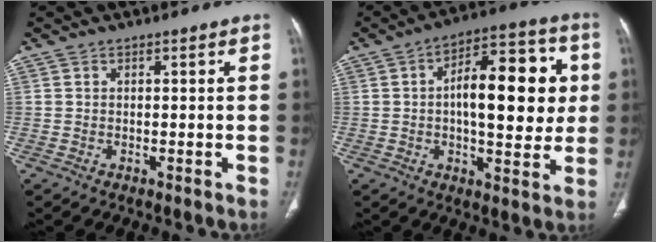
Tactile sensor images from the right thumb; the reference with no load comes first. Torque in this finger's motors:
{"motor_torque": [-0.38, 0.96, 0.41, 0.37, 0.15]}